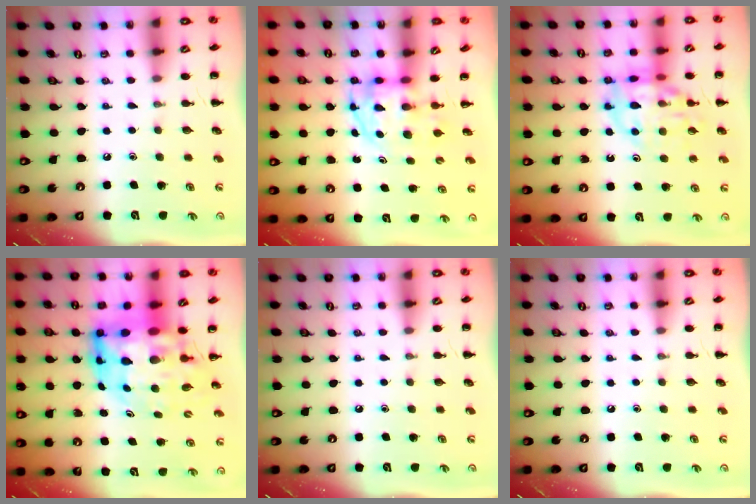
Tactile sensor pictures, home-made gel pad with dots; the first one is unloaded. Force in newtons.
{"total": 3.5, "press": 3.4, "slide": 0.5}
{"total": 14.8, "press": 14.6, "slide": 2.4}
{"total": 14.3, "press": 13.7, "slide": 4.3}
{"total": 0.0}
{"total": 0.0}